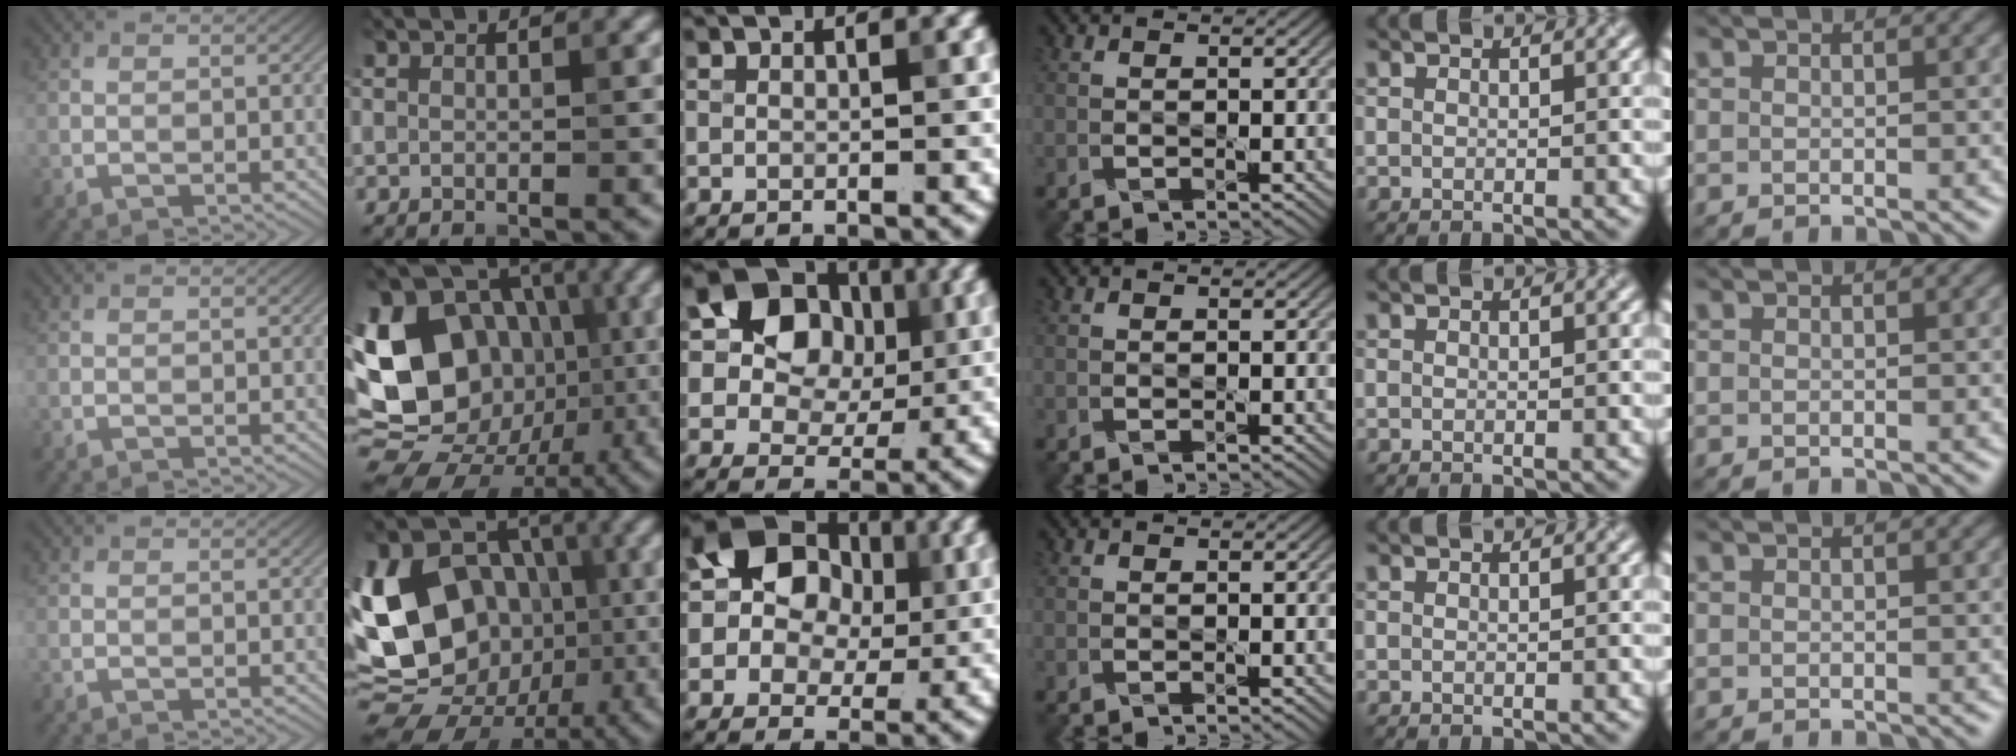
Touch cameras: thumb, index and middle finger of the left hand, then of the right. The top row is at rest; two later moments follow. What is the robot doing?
{"motion": "dispense", "object": "toothpaste"}